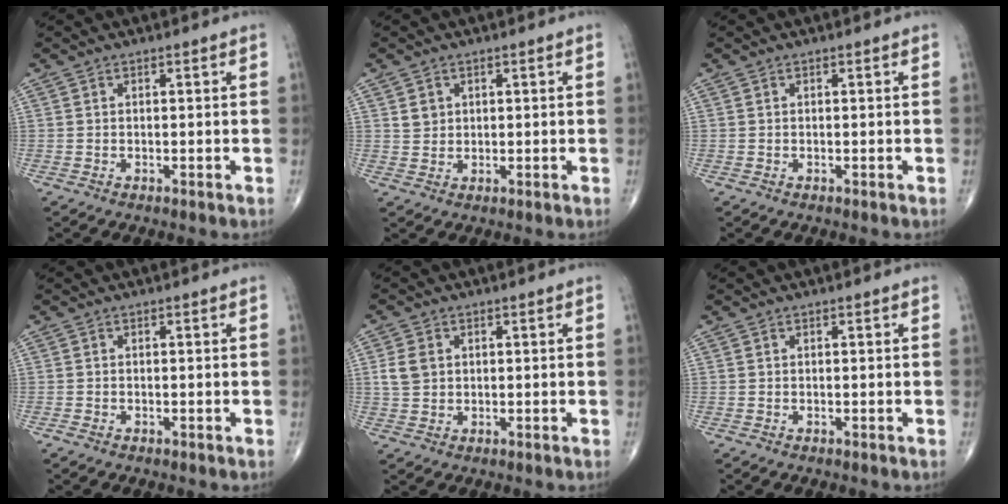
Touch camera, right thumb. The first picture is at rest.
{"total": 2.4, "force": [1.0, 2.1, 0.9], "torque": [-0.005, -0.008, 0.021]}
{"total": 0.0}
{"total": 0.5, "force": [-0.3, 0.3, 0.2], "torque": [-0.004, 0.000, -0.008]}
{"total": 4.2, "force": [0.8, 3.3, 2.4], "torque": [-0.042, 0.002, 0.018]}
{"total": 0.0}